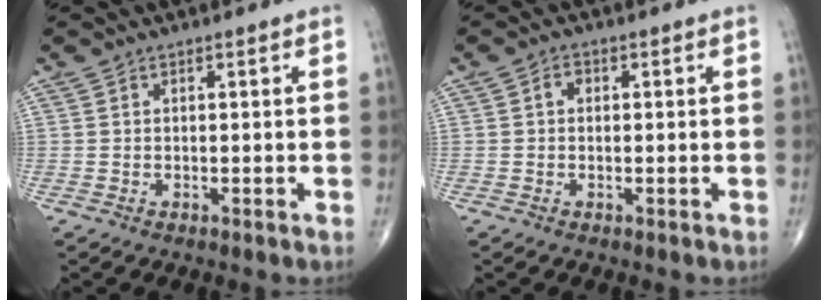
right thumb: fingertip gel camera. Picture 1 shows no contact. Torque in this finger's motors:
{"motor_torque": [-0.20, 0.09, 0.42, 0.05, 0.01]}